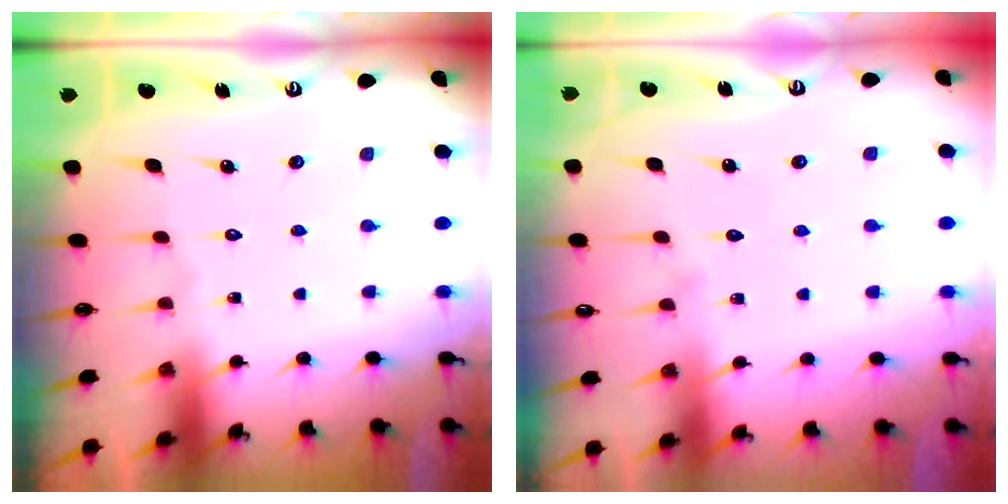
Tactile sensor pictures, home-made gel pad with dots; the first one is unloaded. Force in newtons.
{"total": 2.1, "press": 2.1, "slide": 0.2}